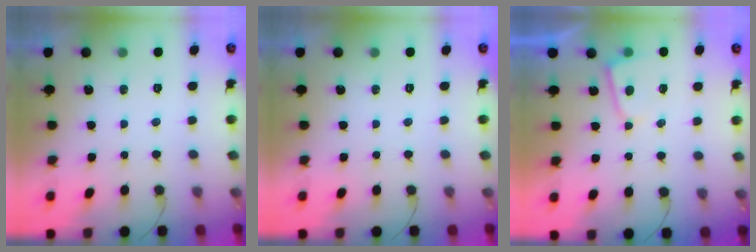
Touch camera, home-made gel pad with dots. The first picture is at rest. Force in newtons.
{"total": 0.0}
{"total": 3.7, "press": 3.7, "slide": 0.3}